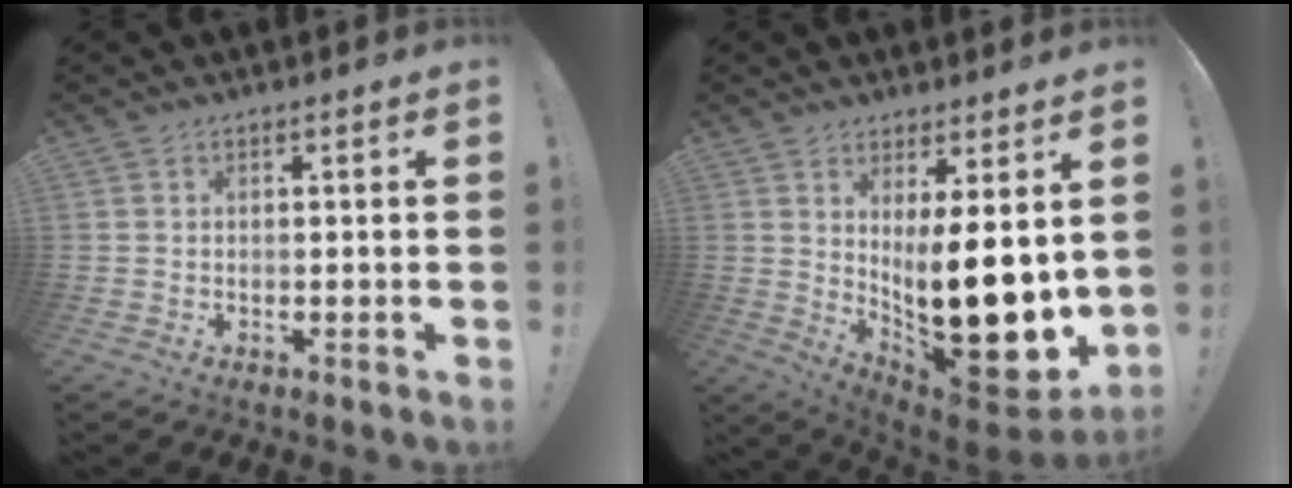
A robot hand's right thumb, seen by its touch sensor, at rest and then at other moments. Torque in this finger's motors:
{"motor_torque": [1.27, 3.73, 1.52, 0.85, 0.25]}